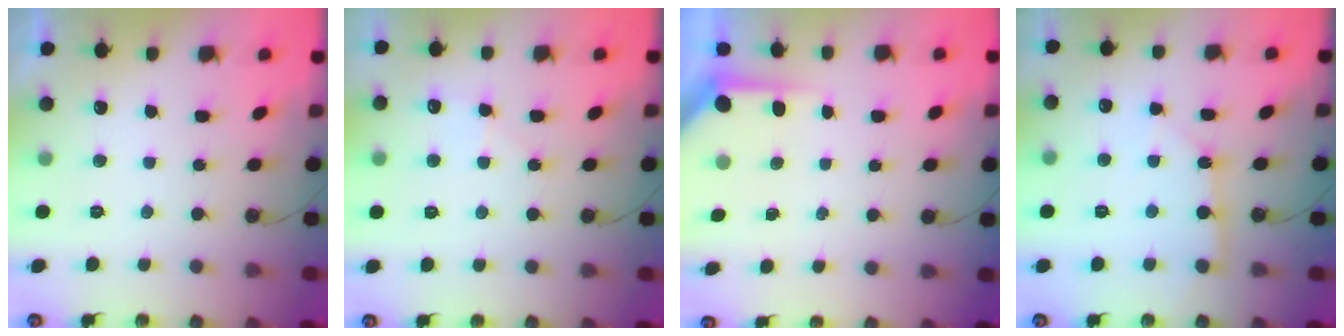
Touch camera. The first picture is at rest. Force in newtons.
{"total": 6.6, "press": 6.5, "slide": 0.9}
{"total": 3.6, "press": 3.6, "slide": 0.4}
{"total": 2.8, "press": 2.8, "slide": 0.1}